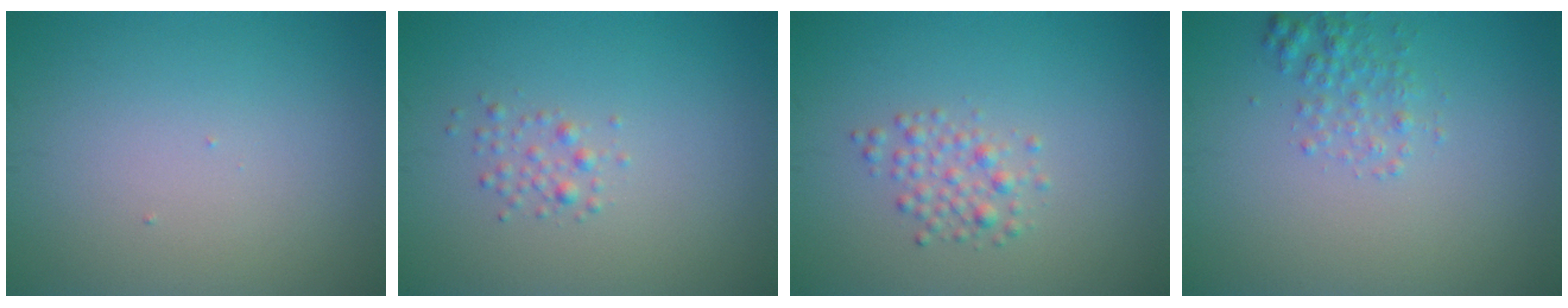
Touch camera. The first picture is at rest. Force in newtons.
{"total": 1.2, "press": 1.2, "slide": 0.0}
{"total": 1.9, "press": 1.9, "slide": 0.1}
{"total": 1.7, "press": 1.7, "slide": 0.1}